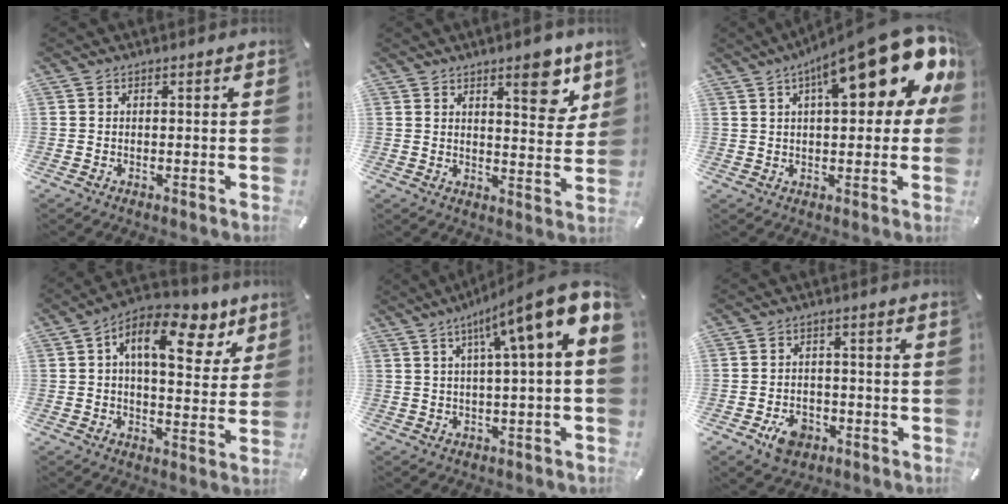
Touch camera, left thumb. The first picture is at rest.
{"total": 9.1, "force": [5.8, 3.4, 6.1], "torque": [-0.062, -0.040, 0.090]}
{"total": 22.5, "force": [10.2, 7.5, 18.6], "torque": [-0.262, -0.051, 0.160]}
{"total": 14.8, "force": [6.5, 7.6, 10.9], "torque": [-0.163, -0.022, 0.104]}
{"total": 12.8, "force": [5.6, 0.8, 11.4], "torque": [-0.180, -0.048, 0.082]}
{"total": 6.2, "force": [-3.0, 4.5, 3.0], "torque": [-0.048, 0.014, -0.054]}